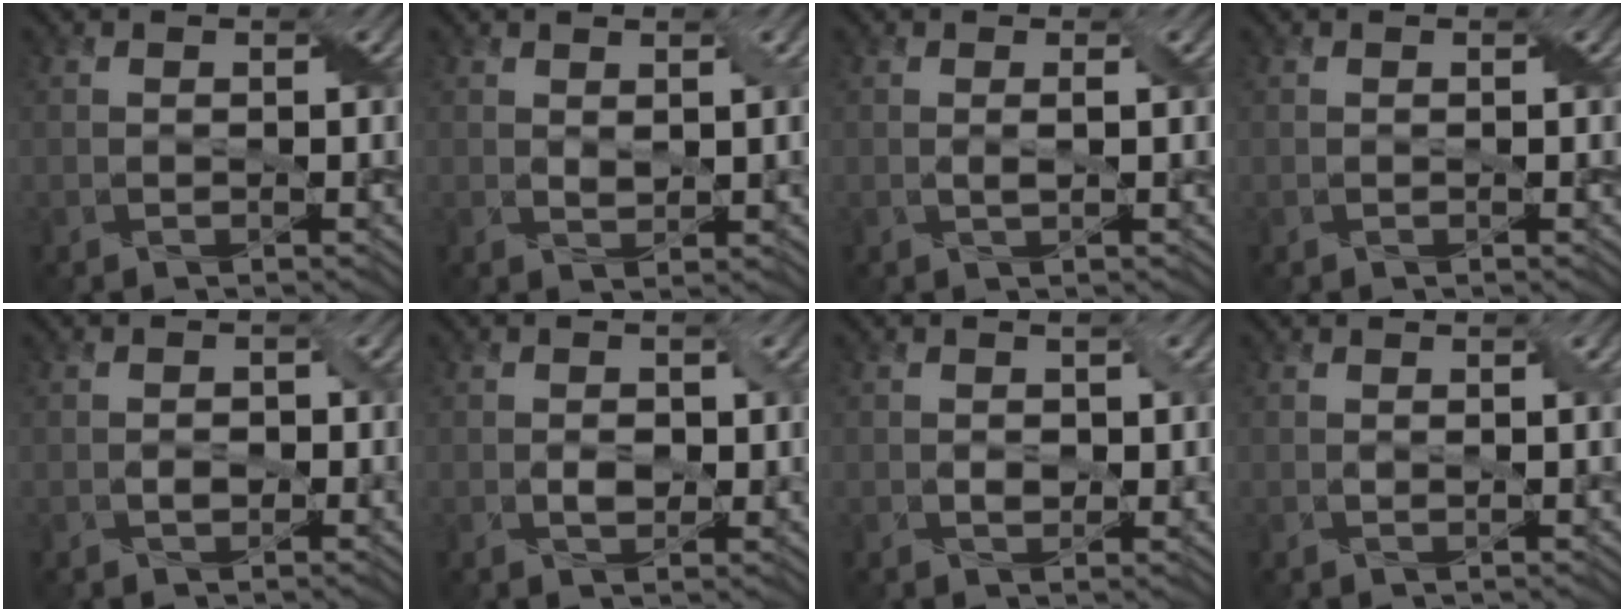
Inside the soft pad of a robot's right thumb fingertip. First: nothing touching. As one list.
[{"total": 2.0, "force": [0.8, 0.8, 1.7], "torque": [-0.034, 0.000, 0.020]}, {"total": 0.9, "force": [0.2, 0.0, 0.8], "torque": [-0.021, 0.003, 0.002]}, {"total": 0.0}, {"total": 1.5, "force": [-0.3, 1.1, 1.0], "torque": [-0.018, -0.002, -0.006]}, {"total": 2.4, "force": [-0.1, 1.5, 1.9], "torque": [-0.037, -0.004, 0.002]}, {"total": 2.1, "force": [0.2, 1.2, 1.7], "torque": [-0.032, -0.004, 0.007]}, {"total": 1.1, "force": [0.4, 0.2, 1.0], "torque": [-0.020, 0.001, 0.008]}]